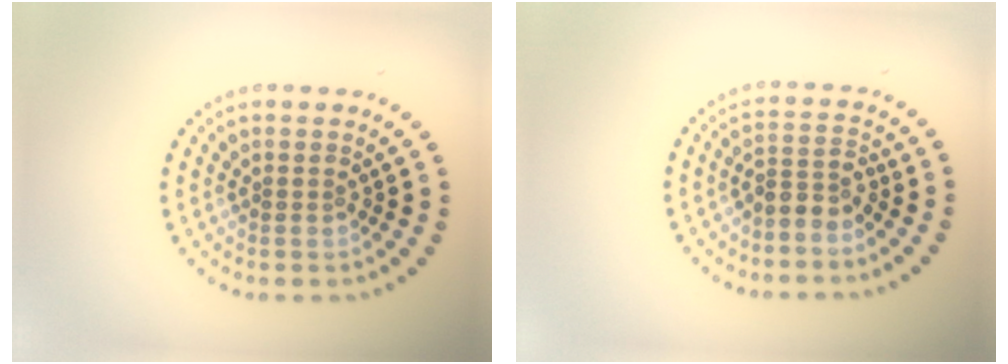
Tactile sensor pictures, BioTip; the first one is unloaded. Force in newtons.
{"total": 2.4, "press": 1.7, "slide": 1.7}